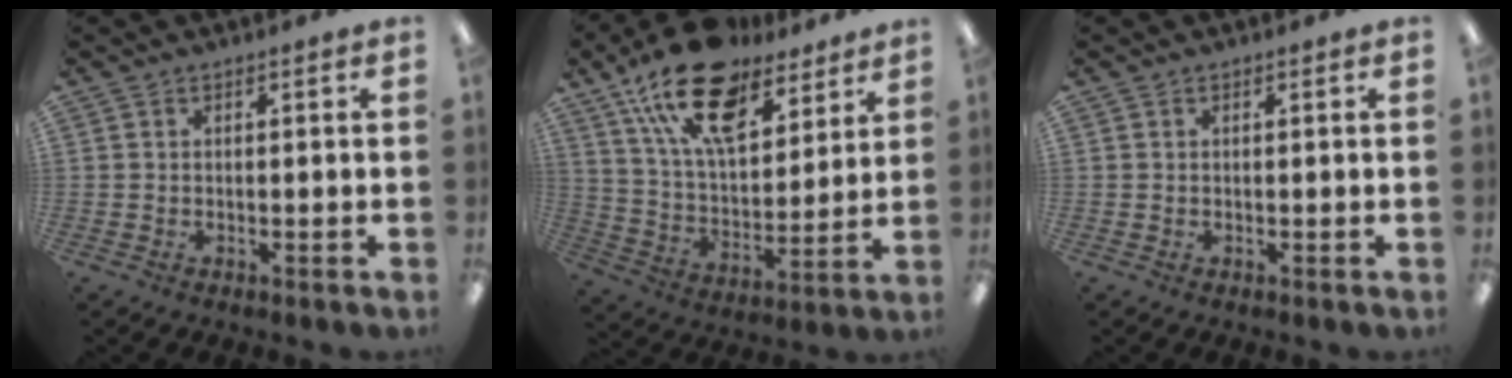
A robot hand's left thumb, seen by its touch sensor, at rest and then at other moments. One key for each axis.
{"total": 20.3, "fx": 13.7, "fy": 9.6, "fz": 11.4, "tx": -0.208, "ty": -0.068, "tz": 0.246}
{"total": 0.0}